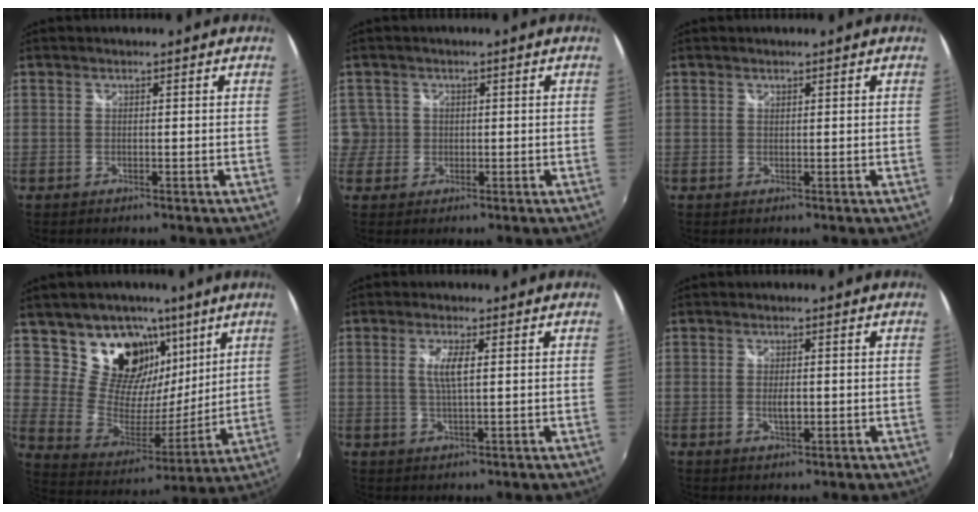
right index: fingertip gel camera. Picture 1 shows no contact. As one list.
[{"total": 3.9, "force": [0.2, 3.9, 0.3], "torque": [0.006, 0.013, 0.007]}, {"total": 0.0}, {"total": 17.7, "force": [10.4, 12.1, 7.9], "torque": [-0.153, -0.001, 0.194]}, {"total": 3.8, "force": [0.8, 0.6, 3.7], "torque": [-0.071, -0.004, 0.015]}, {"total": 2.6, "force": [-0.2, 1.2, 2.3], "torque": [-0.038, -0.004, -0.002]}]